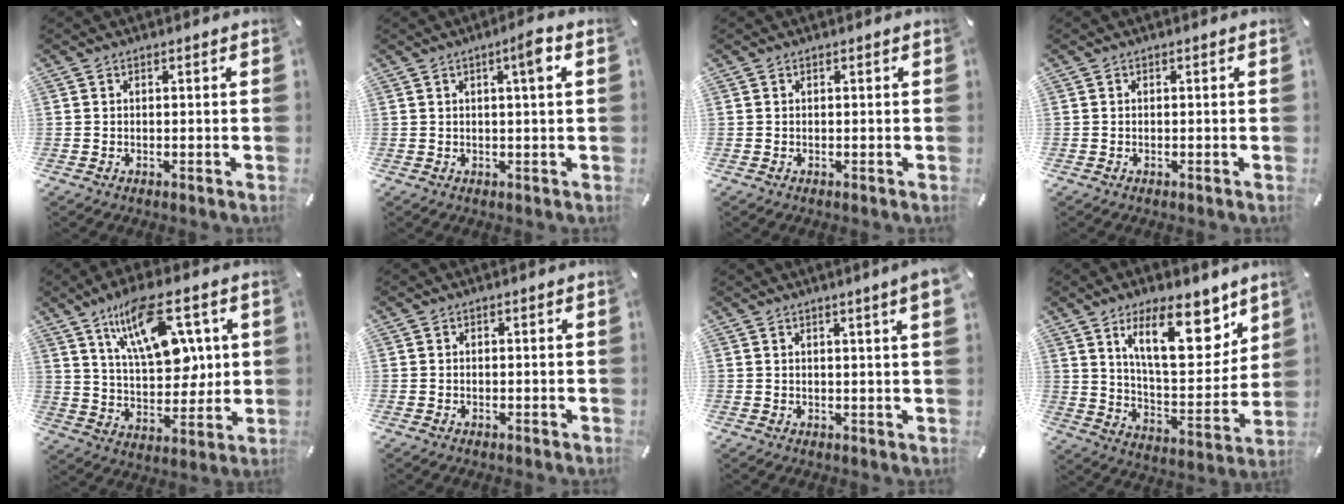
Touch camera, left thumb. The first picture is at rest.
{"total": 4.5, "force": [1.7, 0.2, 4.2], "torque": [-0.068, -0.006, 0.022]}
{"total": 0.0}
{"total": 0.0}
{"total": 18.5, "force": [8.4, 9.6, 13.4], "torque": [-0.223, -0.016, 0.143]}
{"total": 0.0}
{"total": 4.2, "force": [1.9, 0.0, 3.7], "torque": [-0.063, -0.006, 0.031]}
{"total": 19.7, "force": [10.9, 8.1, 14.3], "torque": [-0.216, -0.053, 0.178]}